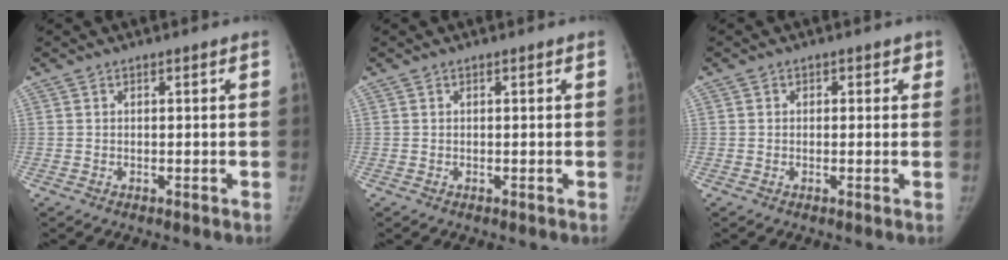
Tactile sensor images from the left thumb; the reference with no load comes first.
{"total": 0.0}
{"total": 1.8, "force": [0.5, 1.6, 0.4], "torque": [0.019, 0.002, -0.003]}